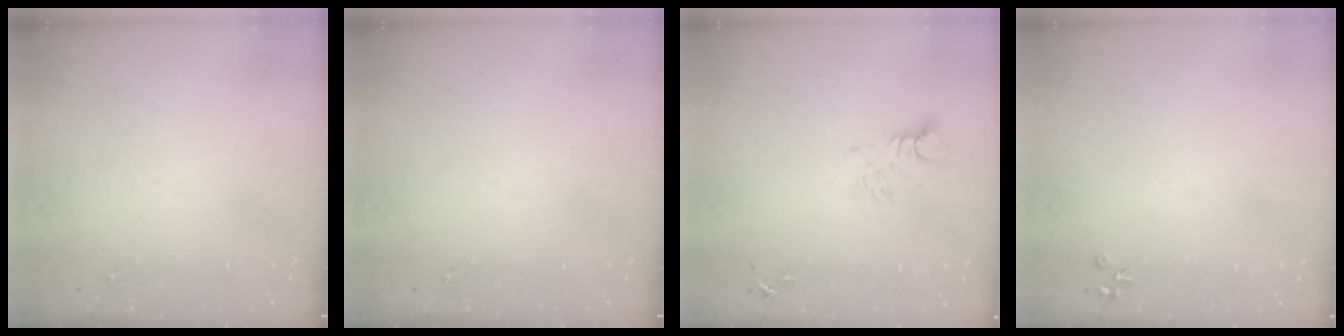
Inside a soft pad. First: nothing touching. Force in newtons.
{"total": 0.0}
{"total": 4.6, "press": 4.6, "slide": 0.2}
{"total": 4.0, "press": 4.0, "slide": 0.6}